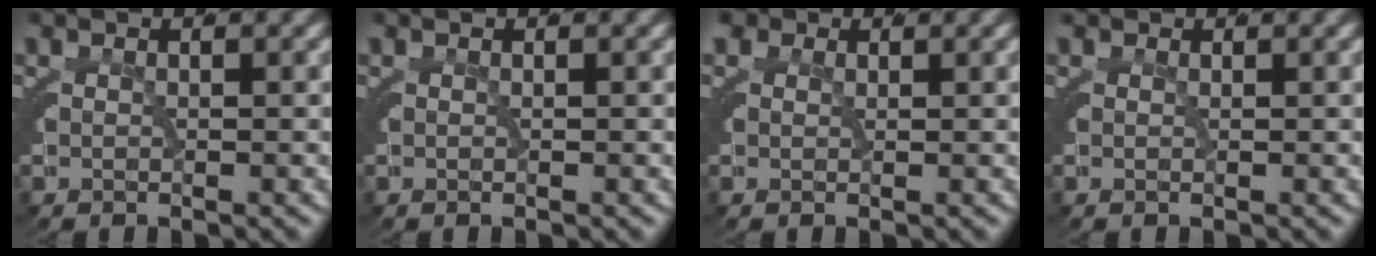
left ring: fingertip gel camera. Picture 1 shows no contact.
{"total": 0.0}
{"total": 1.6, "force": [0.9, 1.2, 0.6], "torque": [-0.022, -0.004, 0.017]}
{"total": 0.6, "force": [0.5, 0.4, 0.1], "torque": [-0.007, -0.003, 0.010]}